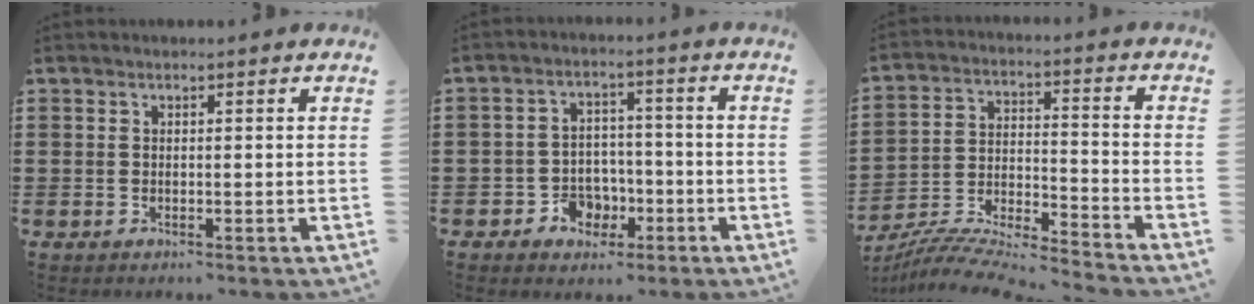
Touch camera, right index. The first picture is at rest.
{"total": 4.5, "force": [-2.0, 3.8, 1.3], "torque": [-0.035, 0.010, -0.037]}
{"total": 8.1, "force": [-7.8, 0.5, 2.1], "torque": [-0.048, -0.003, -0.158]}